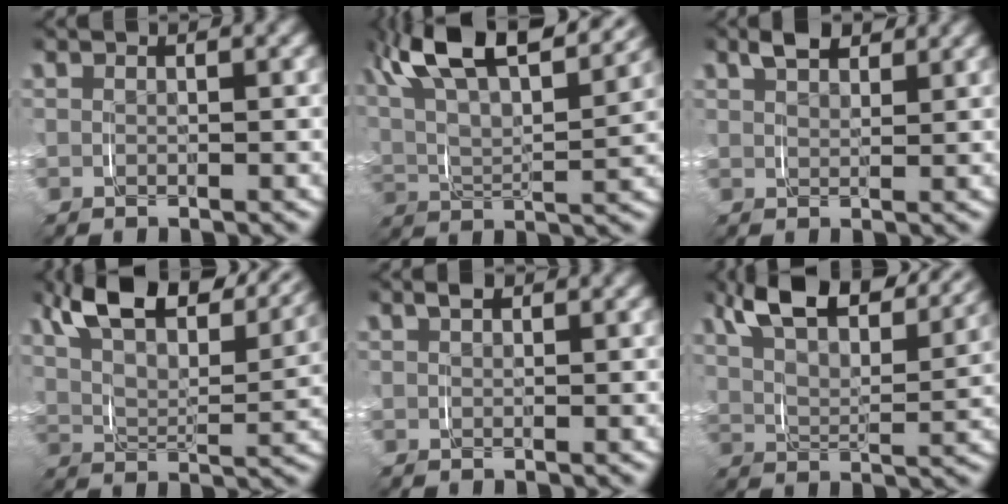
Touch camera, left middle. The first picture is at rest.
{"total": 12.1, "force": [7.1, 5.4, 8.2], "torque": [-0.158, 0.014, 0.105]}
{"total": 2.1, "force": [1.8, 0.7, 0.8], "torque": [-0.011, 0.000, 0.033]}
{"total": 10.9, "force": [7.9, 4.1, 6.2], "torque": [-0.107, 0.023, 0.115]}
{"total": 0.8, "force": [0.6, 0.4, 0.4], "torque": [-0.008, 0.002, 0.011]}
{"total": 9.1, "force": [6.9, 3.3, 5.0], "torque": [-0.090, 0.015, 0.102]}